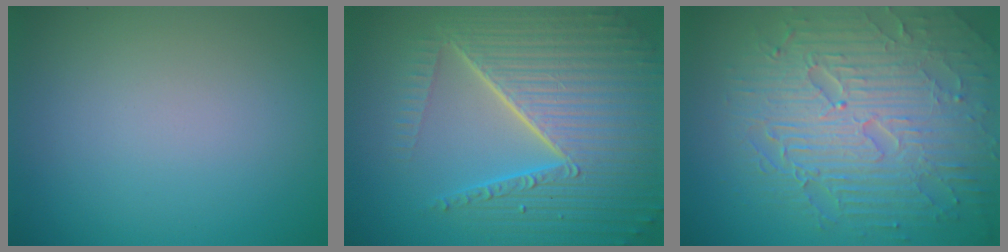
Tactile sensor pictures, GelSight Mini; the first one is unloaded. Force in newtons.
{"total": 10.1, "press": 6.3, "slide": 7.9}
{"total": 9.7, "press": 6.5, "slide": 7.2}